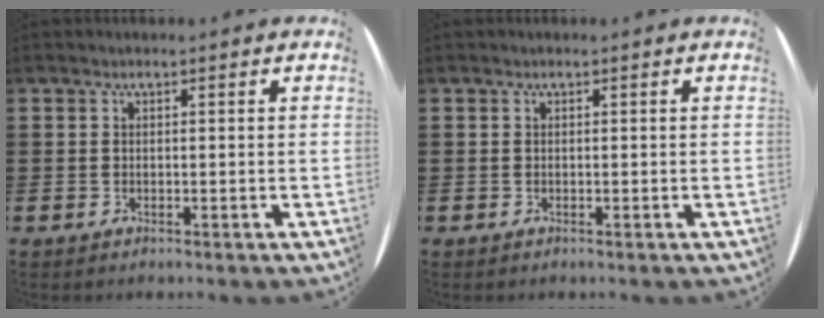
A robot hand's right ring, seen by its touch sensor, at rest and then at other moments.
{"total": 0.0}